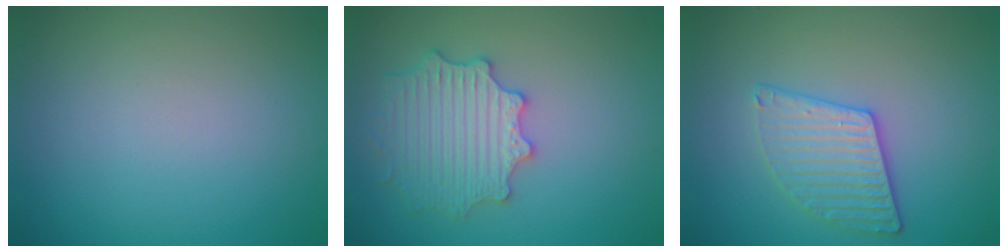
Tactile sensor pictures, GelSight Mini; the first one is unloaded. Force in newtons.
{"total": 4.1, "press": 4.0, "slide": 1.0}
{"total": 3.2, "press": 3.2, "slide": 0.6}